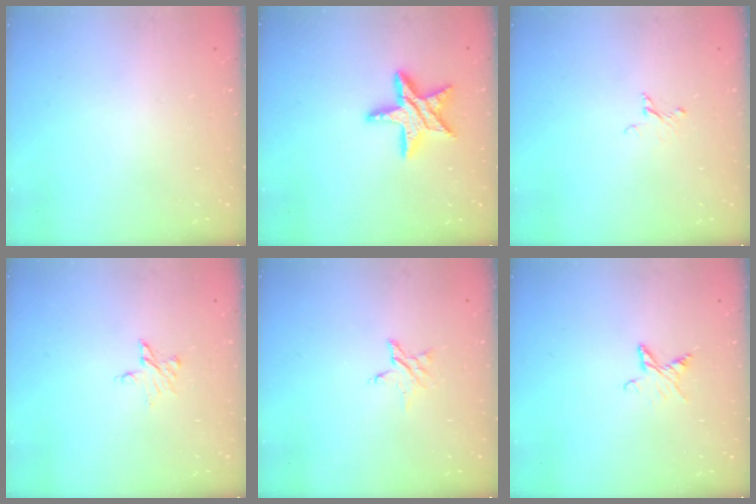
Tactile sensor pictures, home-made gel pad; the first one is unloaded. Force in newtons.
{"total": 15.2, "press": 15.1, "slide": 1.3}
{"total": 2.1, "press": 2.1, "slide": 0.1}
{"total": 4.5, "press": 4.5, "slide": 0.4}
{"total": 3.3, "press": 3.3, "slide": 0.3}
{"total": 3.8, "press": 3.8, "slide": 0.5}